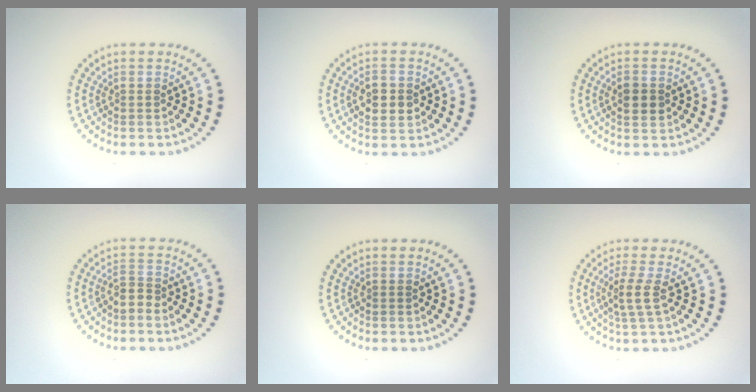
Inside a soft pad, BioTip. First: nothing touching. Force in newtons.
{"total": 2.9, "press": 2.9, "slide": 0.0}
{"total": 2.2, "press": 2.2, "slide": 0.0}
{"total": 1.7, "press": 1.3, "slide": 1.1}
{"total": 0.0}
{"total": 2.2, "press": 1.7, "slide": 1.4}